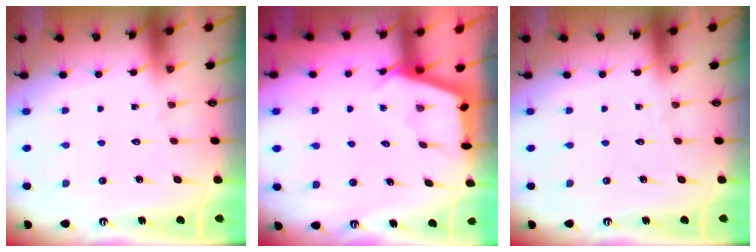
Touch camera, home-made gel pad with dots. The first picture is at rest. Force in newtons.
{"total": 2.8, "press": 2.8, "slide": 0.3}
{"total": 0.0}